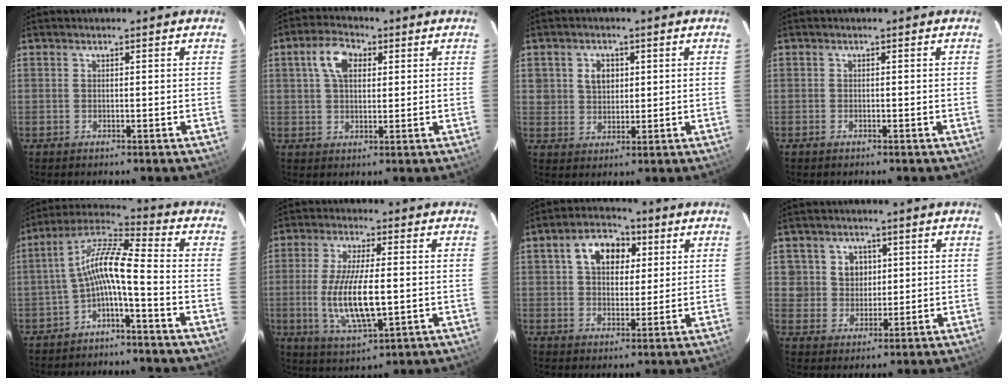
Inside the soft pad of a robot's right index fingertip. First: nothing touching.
{"total": 6.6, "force": [2.2, 4.0, 4.8], "torque": [-0.091, 0.022, 0.041]}
{"total": 4.8, "force": [1.5, 4.1, 2.1], "torque": [-0.035, 0.013, 0.032]}
{"total": 0.6, "force": [-0.5, 0.3, 0.2], "torque": [-0.005, -0.001, -0.010]}
{"total": 9.2, "force": [-3.0, 1.4, 8.6], "torque": [-0.191, 0.023, -0.060]}
{"total": 12.7, "force": [-1.5, 3.8, 12.1], "torque": [-0.238, -0.016, -0.021]}
{"total": 9.4, "force": [3.2, 6.4, 6.2], "torque": [-0.110, 0.030, 0.054]}
{"total": 6.4, "force": [2.0, 6.0, 1.2], "torque": [-0.024, 0.021, 0.043]}